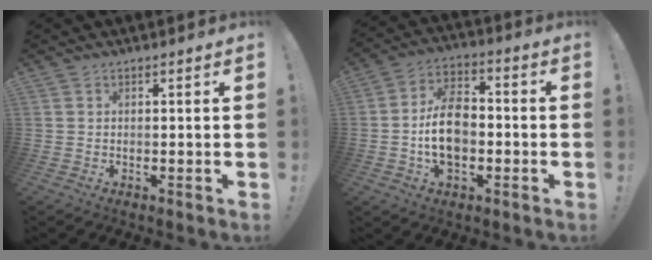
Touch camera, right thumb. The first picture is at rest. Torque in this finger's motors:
{"motor_torque": [1.78, 1.66, 0.50, -0.47, 0.05]}